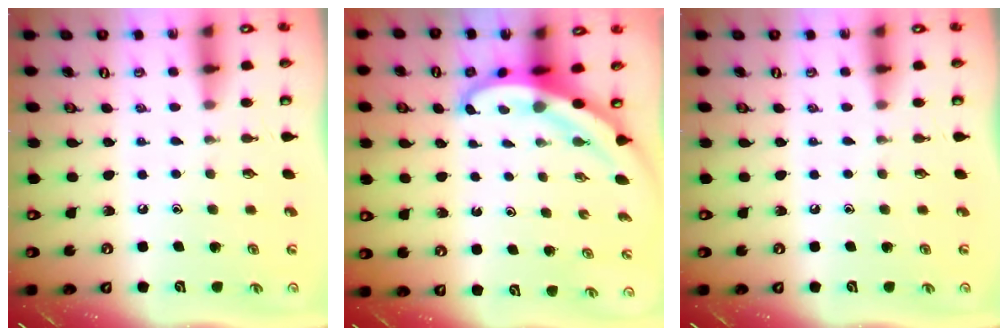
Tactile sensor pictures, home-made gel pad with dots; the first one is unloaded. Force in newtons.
{"total": 6.2, "press": 6.1, "slide": 0.6}
{"total": 0.0}